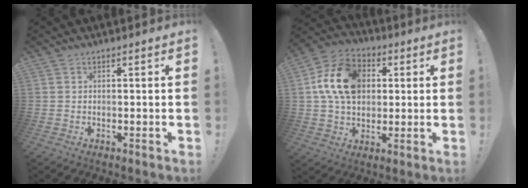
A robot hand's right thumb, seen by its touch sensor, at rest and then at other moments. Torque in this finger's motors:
{"motor_torque": [0.35, 0.35, 0.07, 0.07, 0.09]}